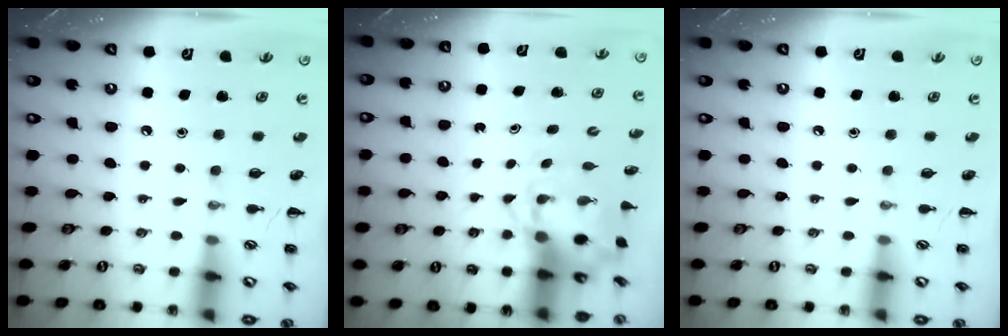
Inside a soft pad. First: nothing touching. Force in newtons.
{"total": 4.3, "press": 4.2, "slide": 0.9}
{"total": 0.0}